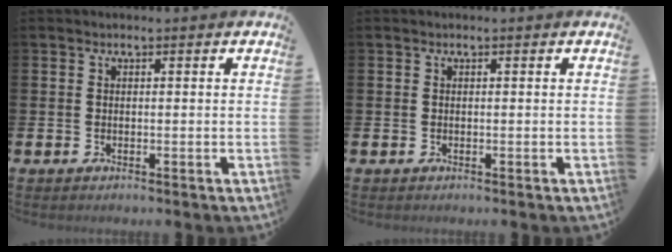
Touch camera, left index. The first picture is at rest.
{"total": 0.0}